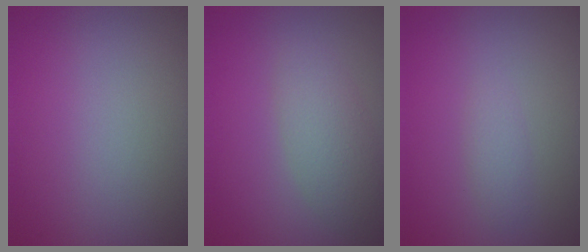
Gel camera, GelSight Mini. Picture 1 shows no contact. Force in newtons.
{"total": 3.0, "press": 3.0, "slide": 0.1}
{"total": 1.0, "press": 1.0, "slide": 0.0}